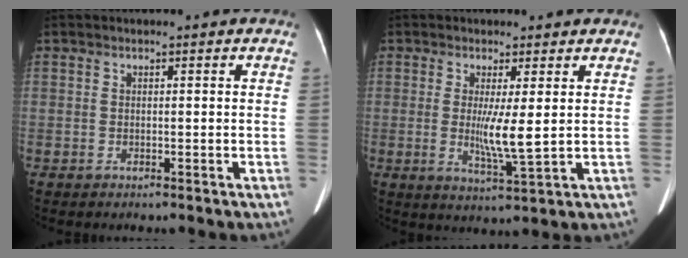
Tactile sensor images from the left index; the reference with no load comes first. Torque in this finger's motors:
{"motor_torque": [1.07, -0.04, 0.16, 0.08]}